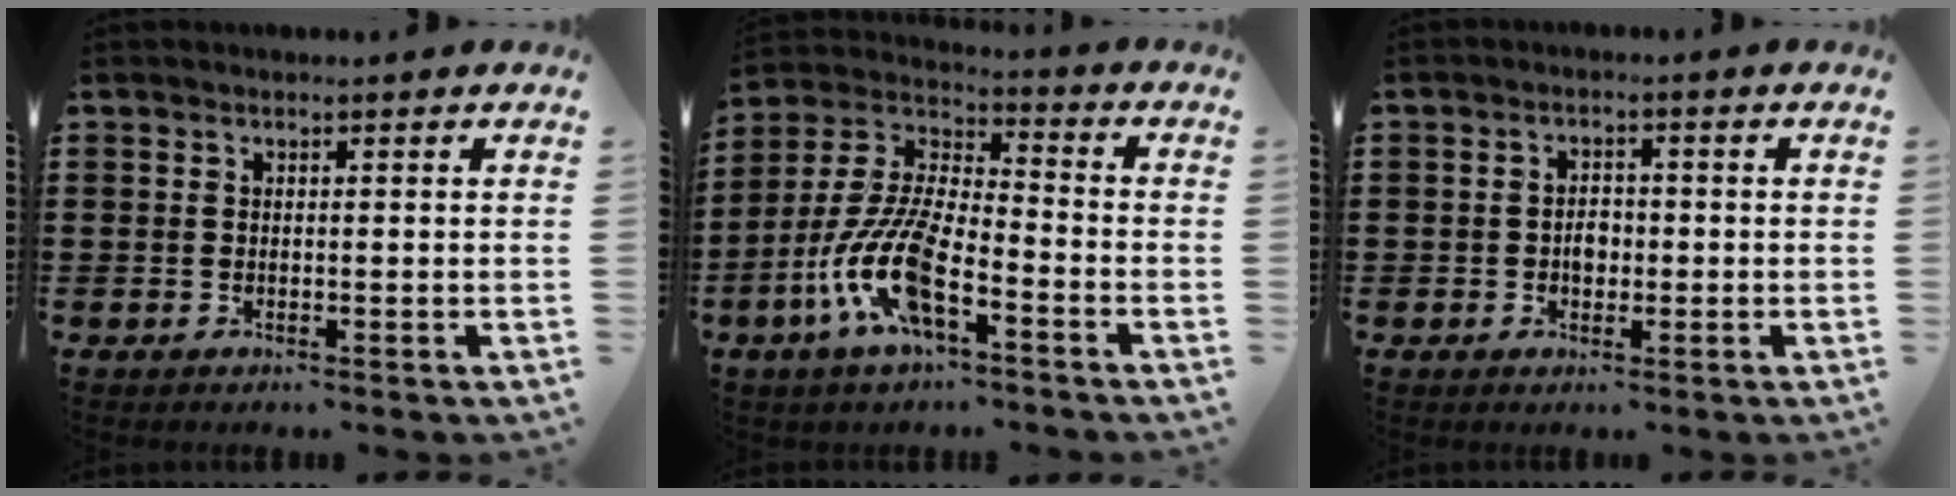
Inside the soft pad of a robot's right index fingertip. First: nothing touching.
{"total": 12.3, "force": [-5.9, 4.3, 10.0], "torque": [-0.240, -0.010, -0.120]}
{"total": 2.4, "force": [-0.3, 1.6, 1.7], "torque": [-0.026, 0.002, -0.009]}